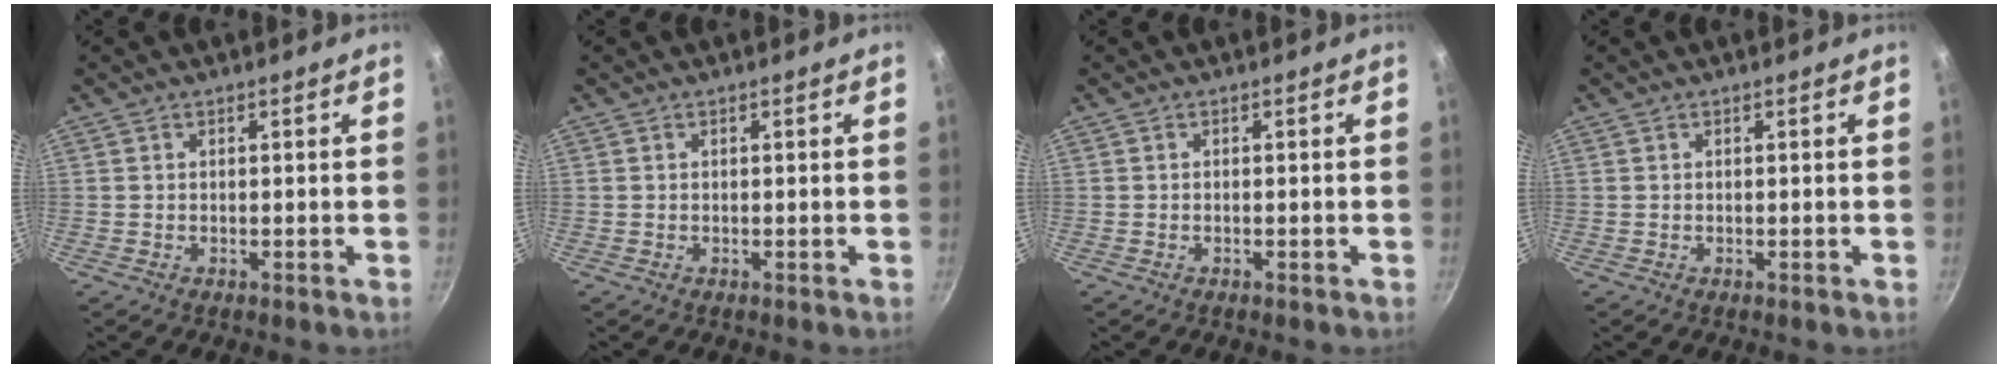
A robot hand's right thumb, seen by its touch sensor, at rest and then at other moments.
{"total": 0.0}
{"total": 0.0}
{"total": 0.0}